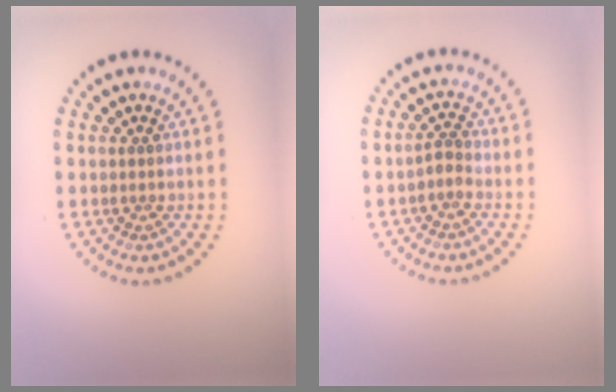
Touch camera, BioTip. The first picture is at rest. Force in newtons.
{"total": 1.2, "press": 1.0, "slide": 0.7}